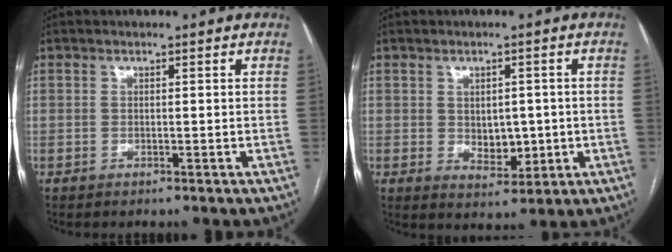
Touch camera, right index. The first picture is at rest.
{"total": 5.2, "force": [-0.2, 3.3, 4.0], "torque": [-0.054, 0.000, 0.010]}